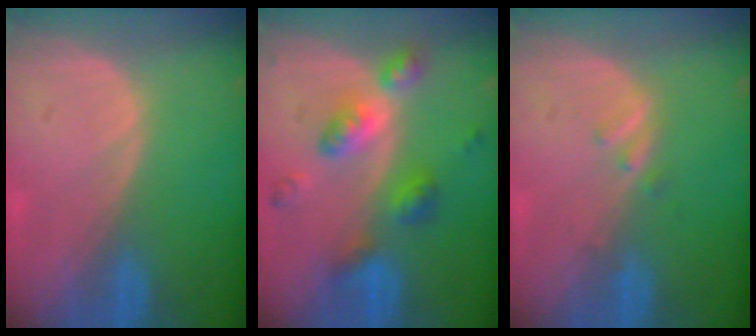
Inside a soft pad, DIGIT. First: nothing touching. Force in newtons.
{"total": 7.4, "press": 7.4, "slide": 0.5}
{"total": 1.4, "press": 1.4, "slide": 0.2}